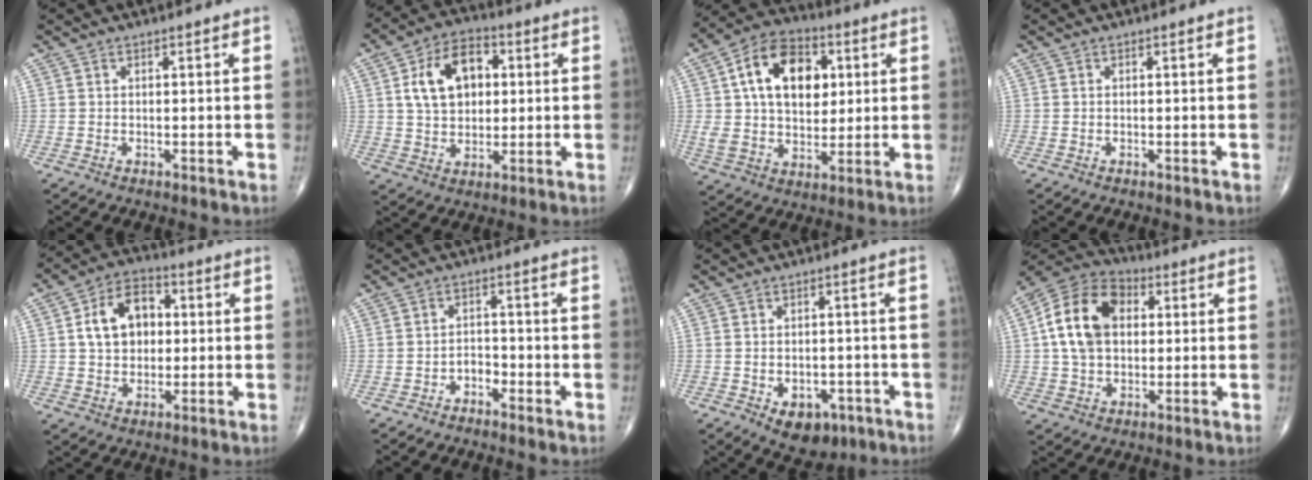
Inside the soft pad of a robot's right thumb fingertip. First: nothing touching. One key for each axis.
{"total": 12.7, "fx": 2.9, "fy": 8.5, "fz": 8.9, "tx": -0.126, "ty": 0.008, "tz": 0.047}
{"total": 18.5, "fx": 4.7, "fy": 12.1, "fz": 13.1, "tx": -0.198, "ty": 0.004, "tz": 0.080}
{"total": 0.0}
{"total": 11.5, "fx": 1.8, "fy": 8.2, "fz": 7.8, "tx": -0.108, "ty": 0.014, "tz": 0.026}
{"total": 2.3, "fx": -1.7, "fy": 1.3, "fz": 1.0, "tx": -0.003, "ty": 0.012, "tz": -0.033}
{"total": 8.1, "fx": -3.6, "fy": 5.3, "fz": 4.9, "tx": -0.051, "ty": 0.014, "tz": -0.038}
{"total": 15.1, "fx": 2.4, "fy": 10.4, "fz": 10.7, "tx": -0.180, "ty": 0.019, "tz": 0.033}